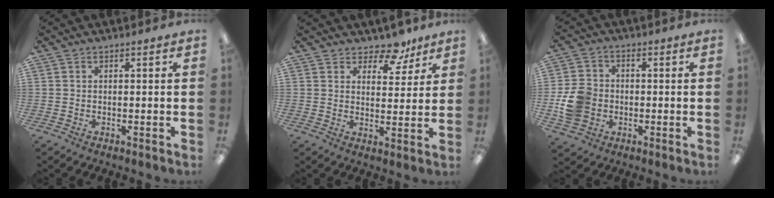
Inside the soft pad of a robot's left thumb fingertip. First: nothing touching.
{"total": 7.2, "force": [5.8, 3.6, 2.0], "torque": [-0.029, -0.033, 0.104]}
{"total": 9.6, "force": [-1.4, 8.2, 4.8], "torque": [-0.095, 0.018, -0.023]}